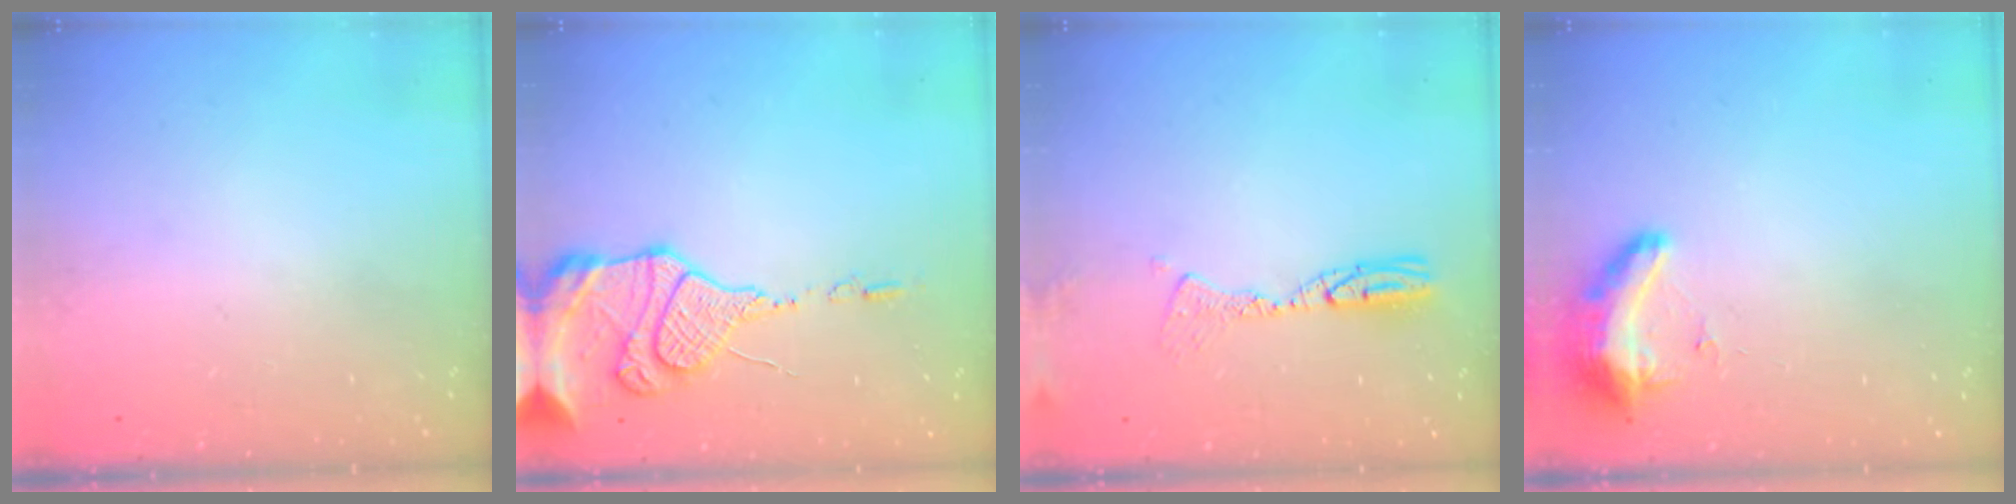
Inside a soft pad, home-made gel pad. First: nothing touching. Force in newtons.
{"total": 15.6, "press": 15.1, "slide": 3.7}
{"total": 9.6, "press": 9.5, "slide": 1.9}
{"total": 9.1, "press": 8.9, "slide": 1.9}